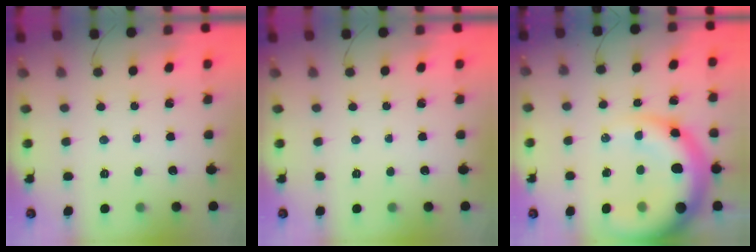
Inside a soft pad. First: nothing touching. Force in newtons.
{"total": 0.0}
{"total": 16.4, "press": 15.8, "slide": 4.6}